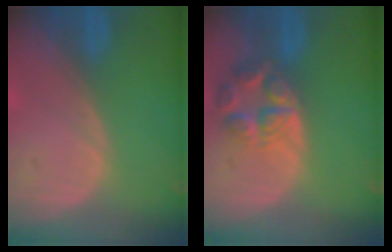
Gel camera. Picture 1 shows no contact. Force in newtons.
{"total": 7.7, "press": 6.8, "slide": 3.7}